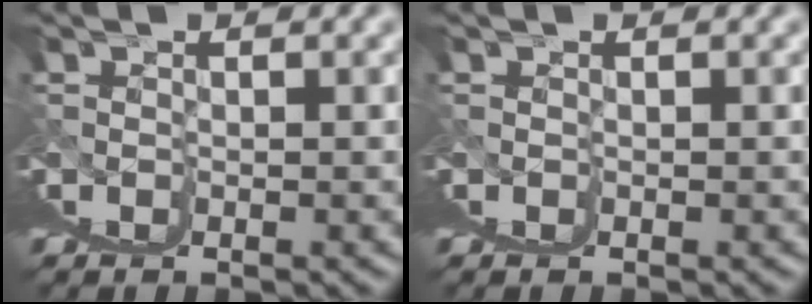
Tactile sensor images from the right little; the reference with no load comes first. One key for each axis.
{"total": 0.0}